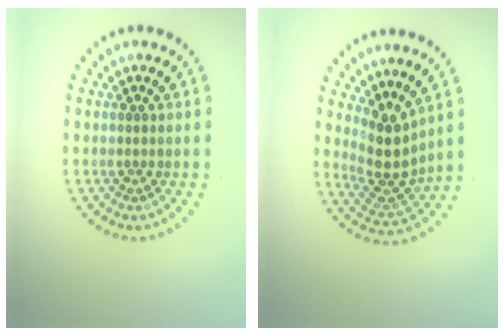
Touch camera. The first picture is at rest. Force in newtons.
{"total": 3.7, "press": 2.7, "slide": 2.5}